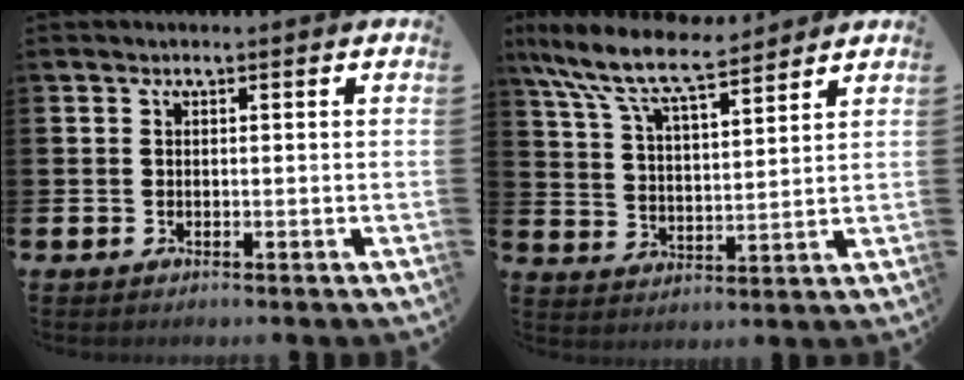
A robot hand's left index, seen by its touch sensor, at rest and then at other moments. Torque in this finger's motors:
{"motor_torque": [0.46, -0.46, 0.84, 0.21]}